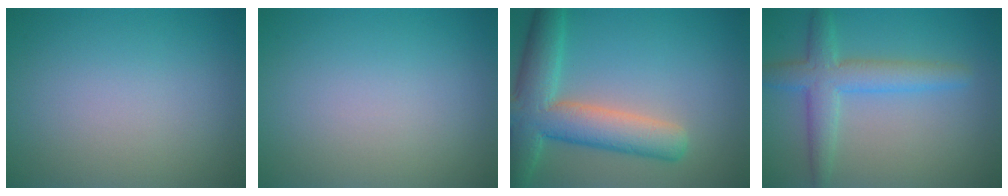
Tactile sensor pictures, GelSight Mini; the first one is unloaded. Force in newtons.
{"total": 0.0}
{"total": 7.8, "press": 7.8, "slide": 0.5}
{"total": 4.3, "press": 4.3, "slide": 0.2}